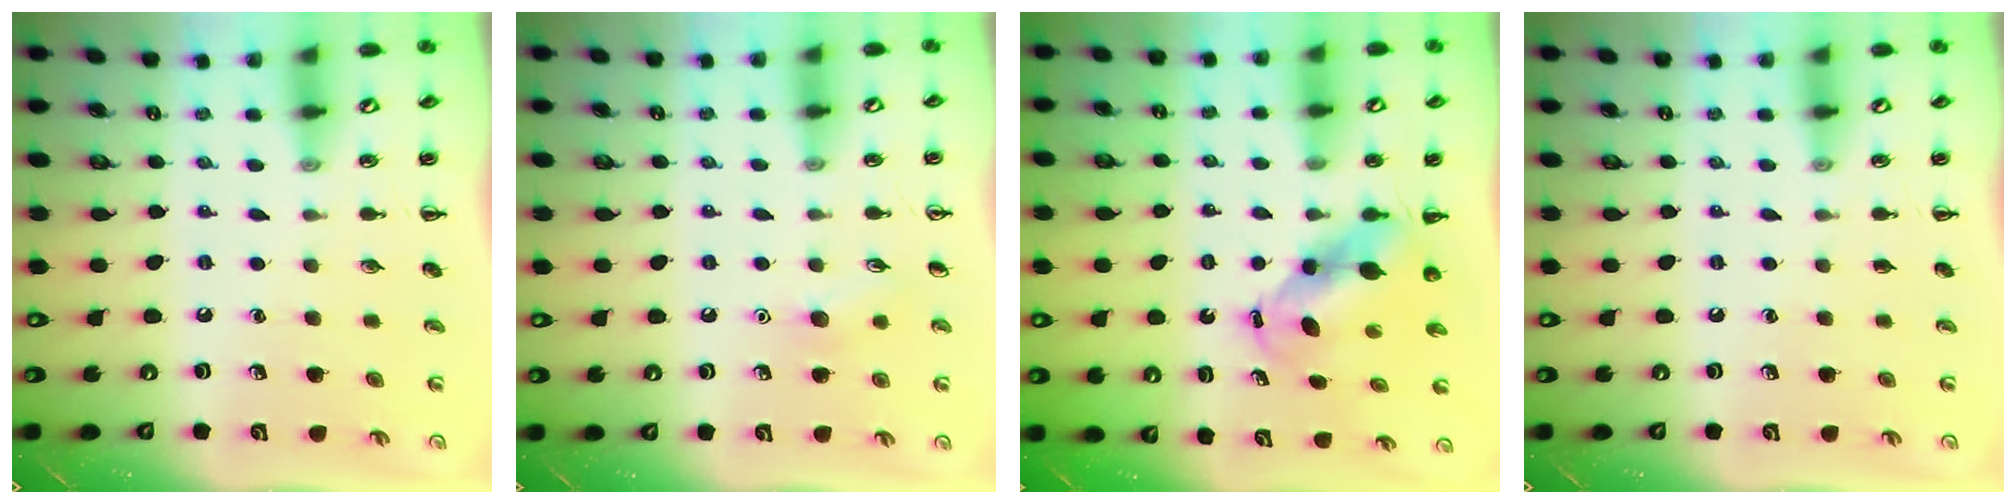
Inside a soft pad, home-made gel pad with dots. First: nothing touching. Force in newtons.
{"total": 6.1, "press": 5.9, "slide": 1.5}
{"total": 6.0, "press": 5.7, "slide": 1.9}
{"total": 0.0}